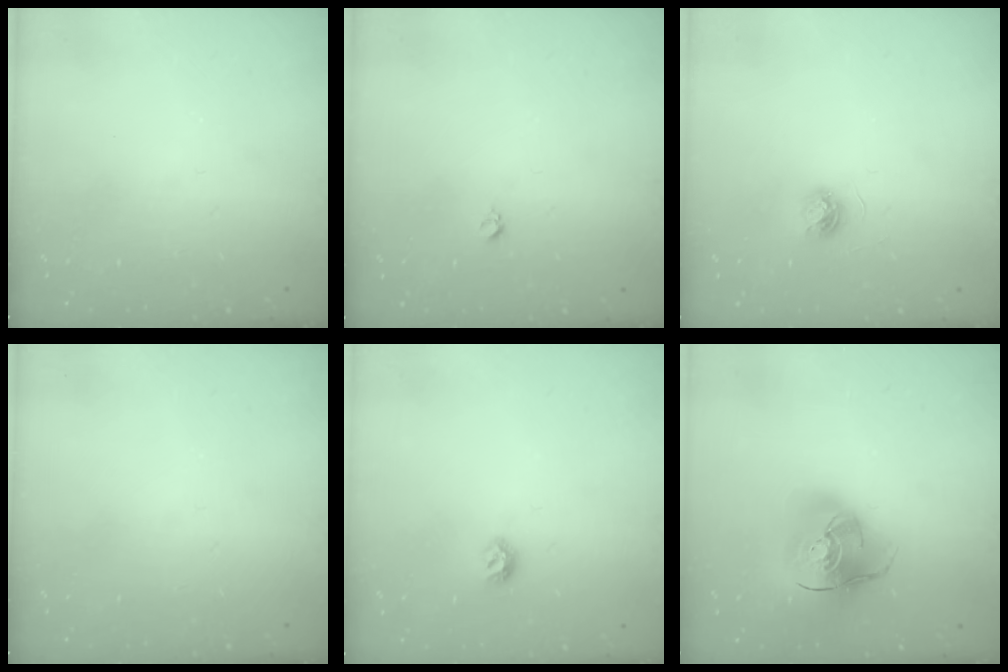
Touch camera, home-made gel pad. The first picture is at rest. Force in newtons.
{"total": 3.0, "press": 2.9, "slide": 0.4}
{"total": 4.6, "press": 4.6, "slide": 0.5}
{"total": 0.0}
{"total": 5.5, "press": 5.4, "slide": 1.2}
{"total": 17.1, "press": 16.8, "slide": 2.9}